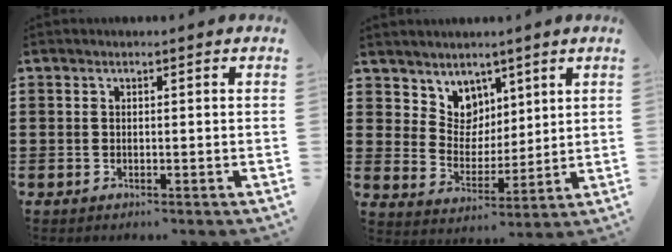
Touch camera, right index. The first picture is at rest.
{"total": 5.7, "force": [4.0, 4.1, -0.2], "torque": [-0.032, -0.017, 0.075]}